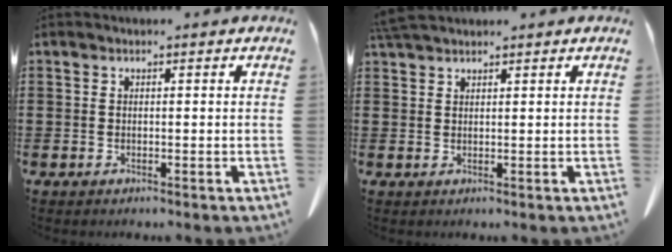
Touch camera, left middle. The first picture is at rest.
{"total": 2.8, "force": [2.6, 0.4, 1.1], "torque": [-0.030, 0.000, 0.052]}